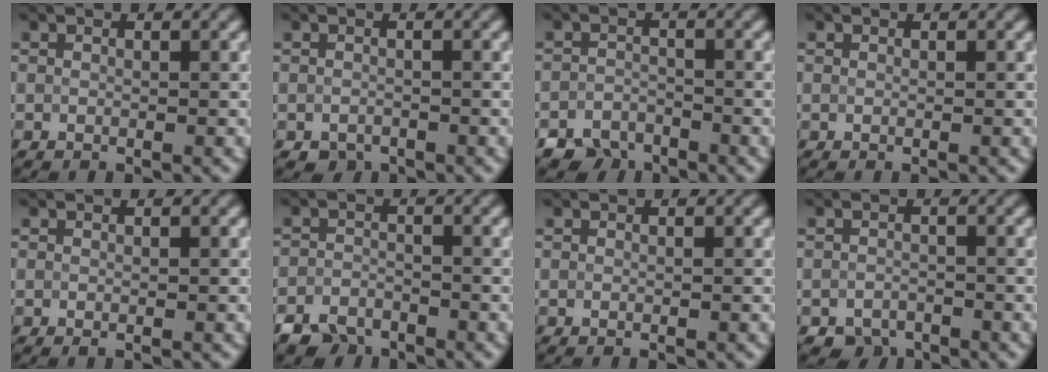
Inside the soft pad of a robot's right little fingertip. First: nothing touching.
{"total": 1.2, "force": [-1.1, 0.7, 0.1], "torque": [-0.005, -0.004, -0.018]}
{"total": 3.1, "force": [-2.7, 1.4, 0.1], "torque": [0.004, -0.003, -0.054]}
{"total": 0.0}
{"total": 0.0}
{"total": 3.3, "force": [-2.8, 1.5, 0.5], "torque": [-0.006, -0.006, -0.058]}
{"total": 0.0}
{"total": 2.1, "force": [-1.8, 1.0, 0.1], "torque": [0.002, -0.003, -0.035]}